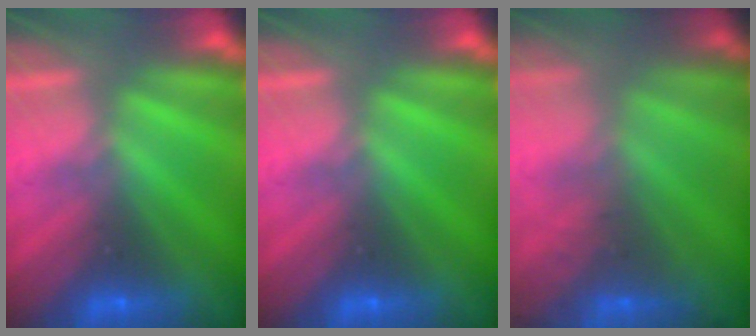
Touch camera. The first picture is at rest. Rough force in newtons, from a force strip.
{"total": 0.0}
{"total": 7.7}